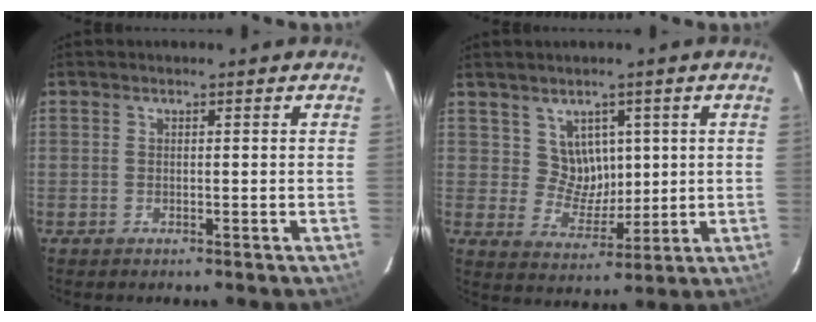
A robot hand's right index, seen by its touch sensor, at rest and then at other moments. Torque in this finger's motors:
{"motor_torque": [-0.10, -0.06, -0.02, 0.00]}